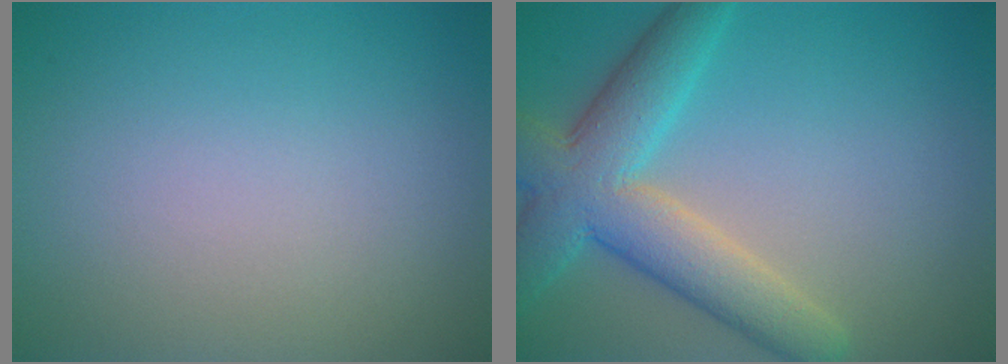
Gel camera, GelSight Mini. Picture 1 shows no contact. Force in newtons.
{"total": 7.1, "press": 7.1, "slide": 0.4}